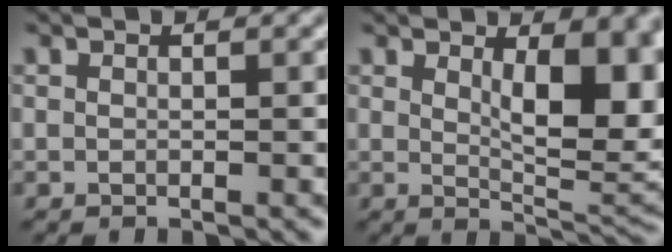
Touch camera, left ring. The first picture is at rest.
{"total": 9.1, "force": [1.9, 3.9, 7.9], "torque": [-0.103, -0.003, 0.035]}